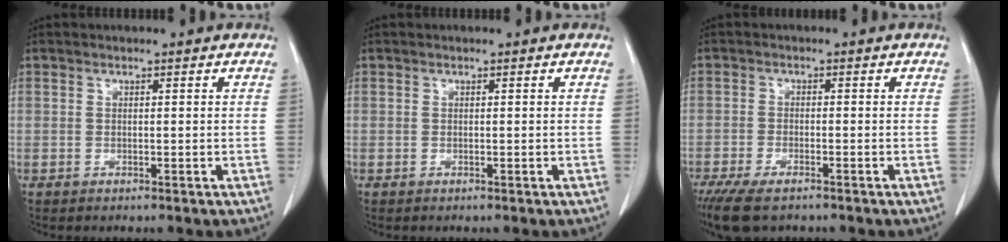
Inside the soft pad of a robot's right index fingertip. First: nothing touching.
{"total": 0.0}
{"total": 7.2, "force": [-5.4, 2.3, 4.2], "torque": [-0.069, -0.014, -0.088]}